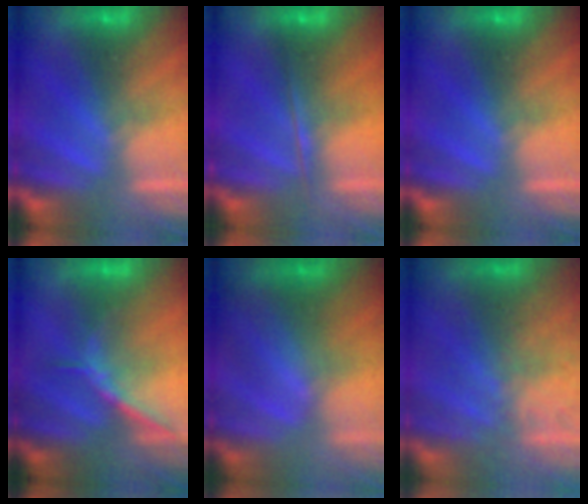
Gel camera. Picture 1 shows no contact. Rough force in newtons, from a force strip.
{"total": 1.7}
{"total": 0.0}
{"total": 1.3}
{"total": 3.7}
{"total": 9.8}